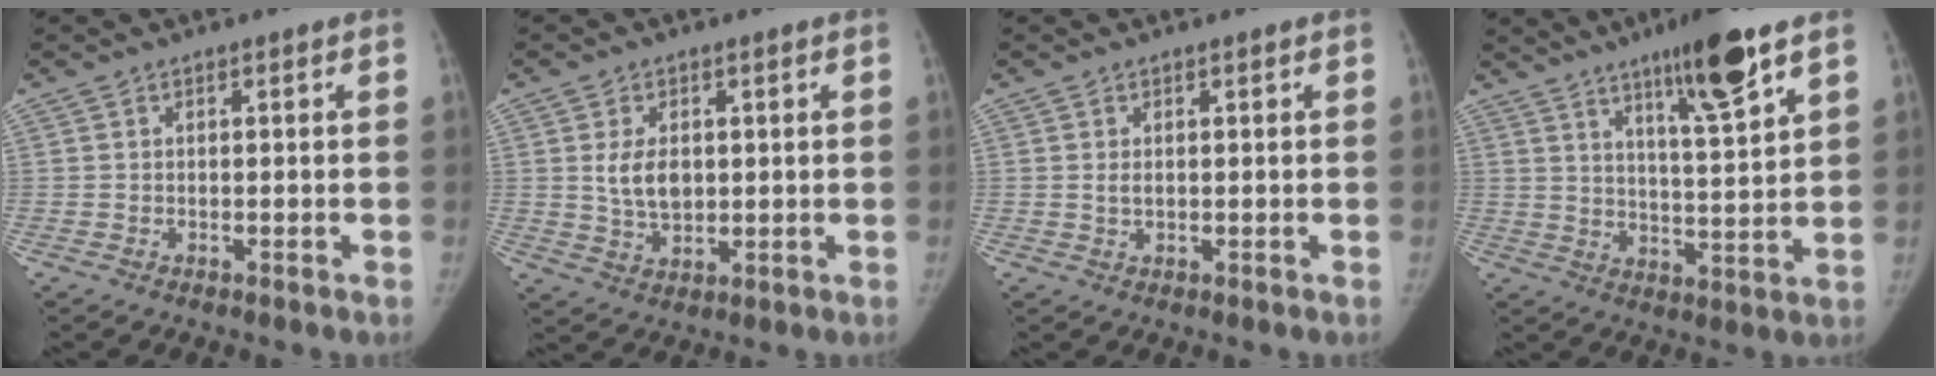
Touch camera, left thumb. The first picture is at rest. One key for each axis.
{"total": 6.3, "fx": 1.0, "fy": 4.1, "fz": 4.7, "tx": -0.071, "ty": -0.009, "tz": 0.027}
{"total": 1.3, "fx": 0.3, "fy": 0.7, "fz": 1.0, "tx": -0.018, "ty": -0.002, "tz": 0.010}
{"total": 12.6, "fx": 7.7, "fy": 1.7, "fz": 9.8, "tx": -0.147, "ty": -0.043, "tz": 0.125}